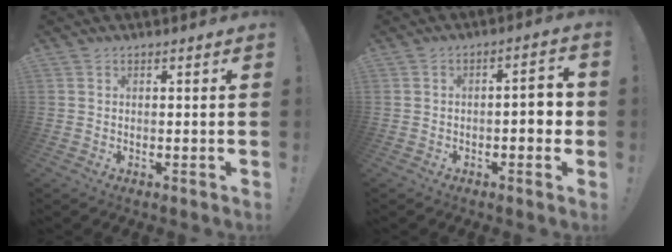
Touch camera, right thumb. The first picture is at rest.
{"total": 5.6, "force": [-1.2, 2.0, 5.1], "torque": [-0.072, 0.007, -0.022]}